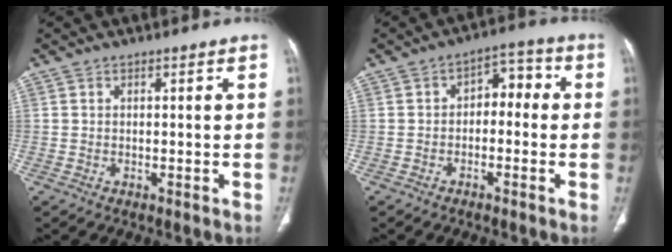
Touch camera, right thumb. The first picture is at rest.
{"total": 5.9, "force": [-0.5, 3.9, 4.4], "torque": [-0.038, 0.036, -0.019]}